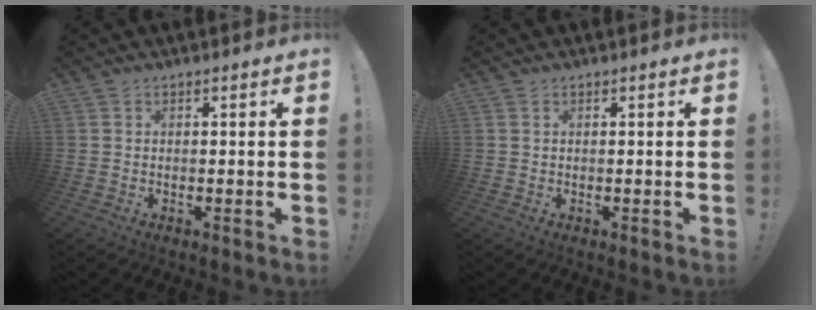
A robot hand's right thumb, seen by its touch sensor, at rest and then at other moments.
{"total": 0.0}